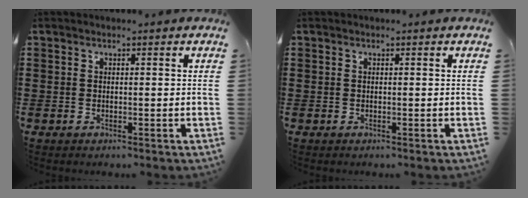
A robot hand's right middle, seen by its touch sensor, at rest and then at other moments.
{"total": 0.0}